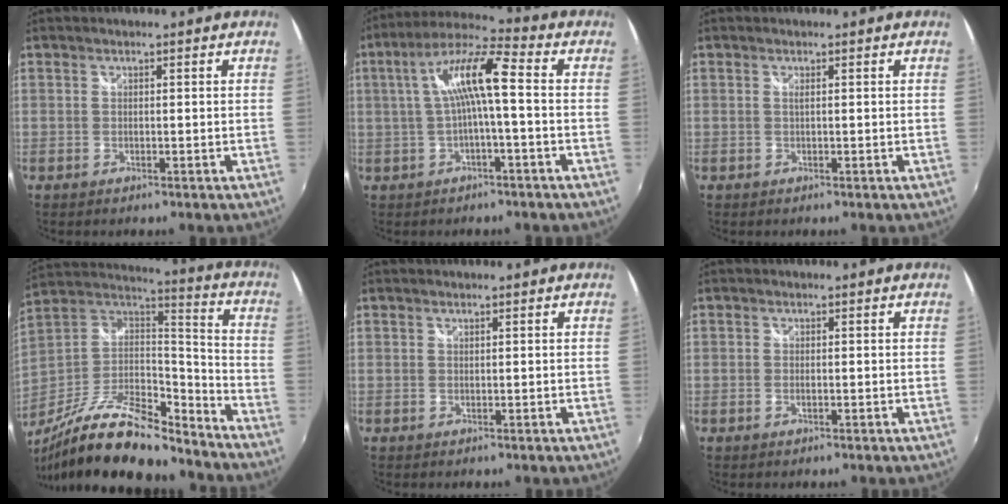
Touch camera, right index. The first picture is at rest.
{"total": 9.8, "force": [-0.1, 1.2, 9.7], "torque": [-0.194, 0.022, 0.002]}
{"total": 0.5, "force": [0.1, -0.2, 0.5], "torque": [-0.009, 0.000, 0.000]}
{"total": 25.3, "force": [-18.6, 8.9, 14.7], "torque": [-0.272, -0.017, -0.309]}
{"total": 0.0}
{"total": 0.6, "force": [-0.2, 0.2, 0.5], "torque": [-0.013, -0.001, -0.005]}